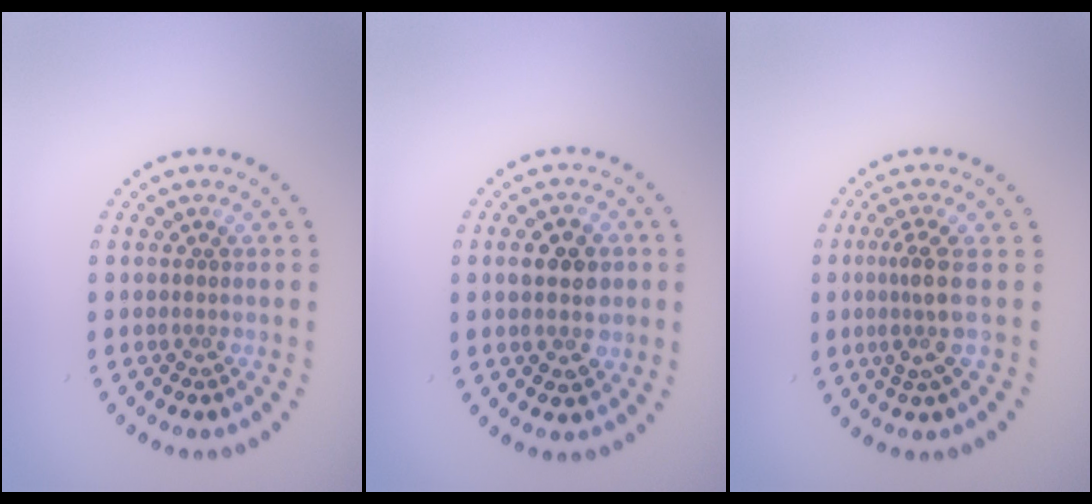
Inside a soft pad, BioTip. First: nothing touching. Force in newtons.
{"total": 3.9, "press": 3.9, "slide": 0.2}
{"total": 2.8, "press": 2.0, "slide": 2.0}